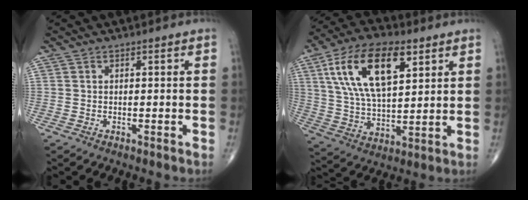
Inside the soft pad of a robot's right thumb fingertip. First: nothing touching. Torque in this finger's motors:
{"motor_torque": [0.09, 2.40, 1.73, 0.72, 0.52]}